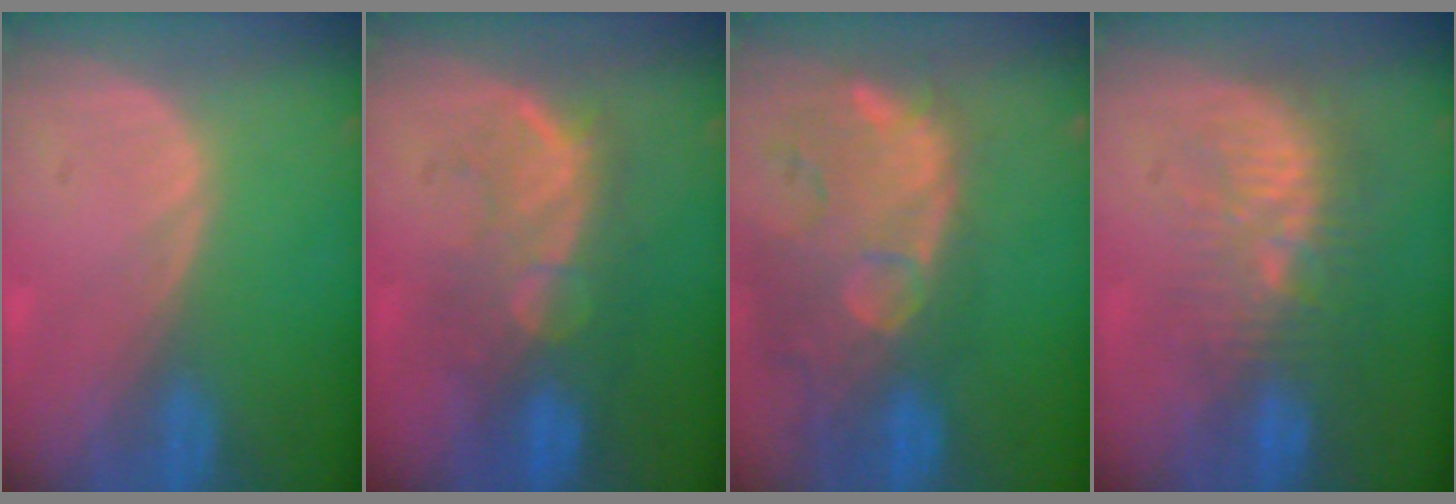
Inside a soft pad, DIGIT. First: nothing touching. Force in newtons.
{"total": 9.4, "press": 8.7, "slide": 3.4}
{"total": 14.4, "press": 11.8, "slide": 8.3}
{"total": 9.2, "press": 8.9, "slide": 2.6}